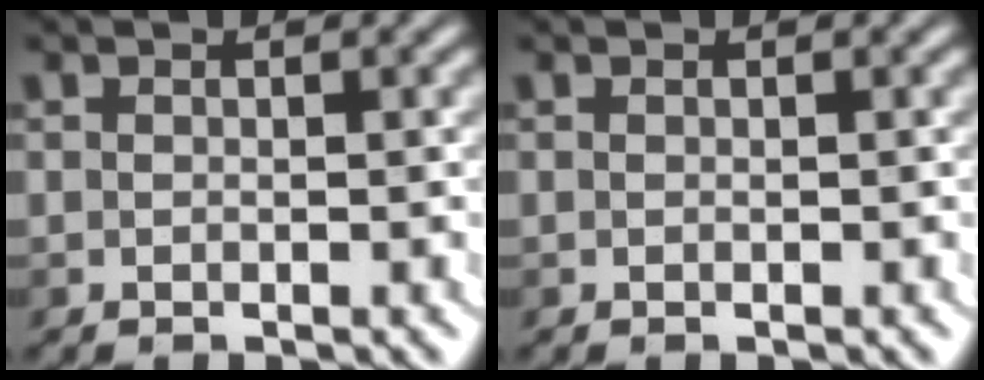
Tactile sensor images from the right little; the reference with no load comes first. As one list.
[{"total": 0.0}]